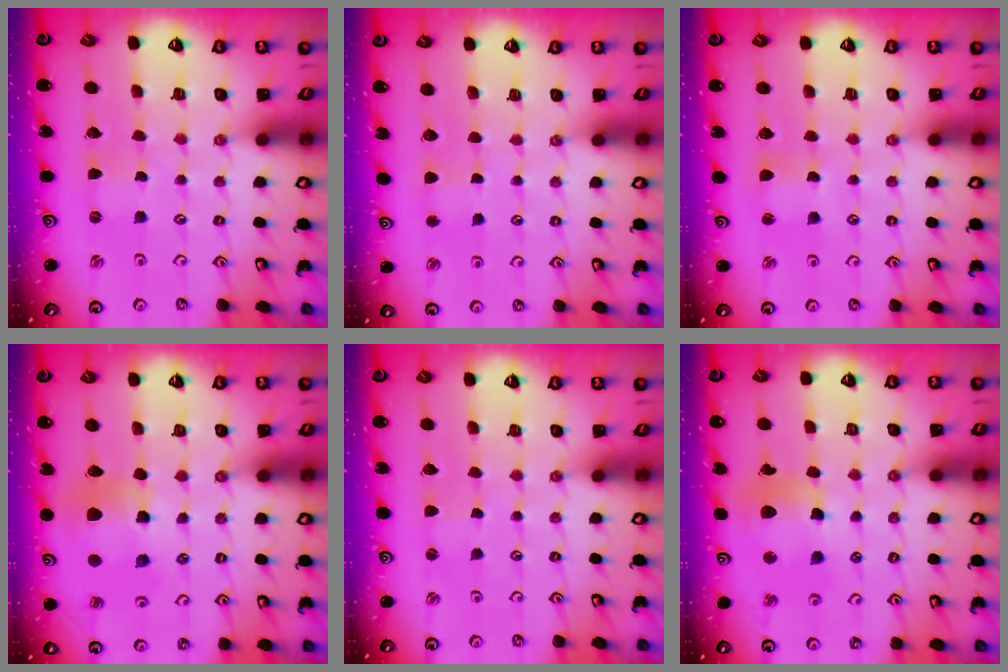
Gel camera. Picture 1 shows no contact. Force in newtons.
{"total": 2.5, "press": 2.5, "slide": 0.3}
{"total": 2.6, "press": 2.5, "slide": 0.3}
{"total": 11.4, "press": 11.3, "slide": 1.6}
{"total": 1.4, "press": 1.4, "slide": 0.3}
{"total": 12.6, "press": 12.5, "slide": 1.5}